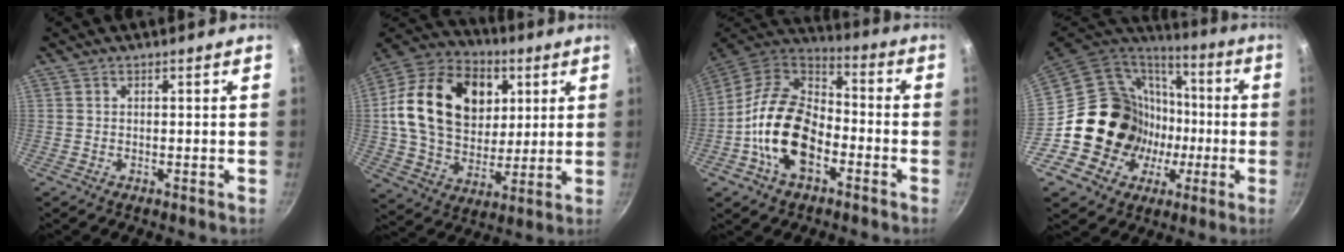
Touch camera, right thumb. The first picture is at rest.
{"total": 24.9, "force": [6.0, 18.1, 16.0], "torque": [-0.254, 0.000, 0.100]}
{"total": 17.8, "force": [-5.0, 11.4, 12.8], "torque": [-0.211, 0.039, -0.106]}
{"total": 22.2, "force": [-2.5, 19.8, 9.8], "torque": [-0.143, 0.040, -0.018]}